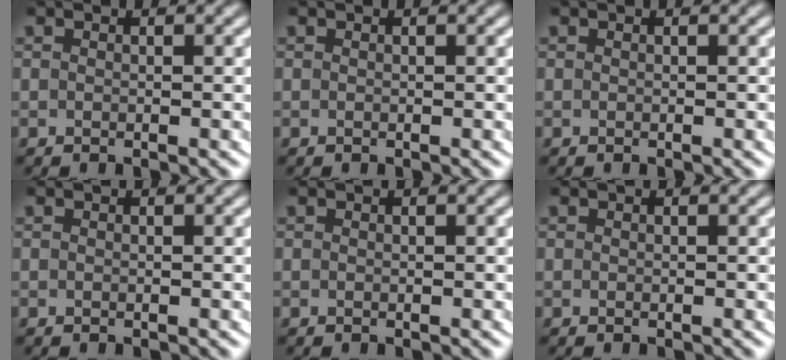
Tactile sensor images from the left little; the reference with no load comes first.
{"total": 0.0}
{"total": 0.0}
{"total": 0.0}
{"total": 0.0}
{"total": 0.0}